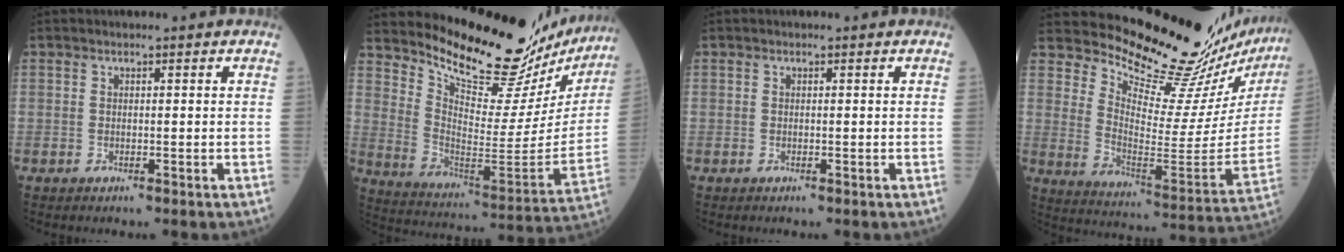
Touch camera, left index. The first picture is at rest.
{"total": 24.5, "force": [22.9, 5.0, 7.1], "torque": [-0.115, -0.098, 0.312]}
{"total": 0.0}
{"total": 23.3, "force": [22.3, 1.8, 6.5], "torque": [-0.118, -0.140, 0.296]}